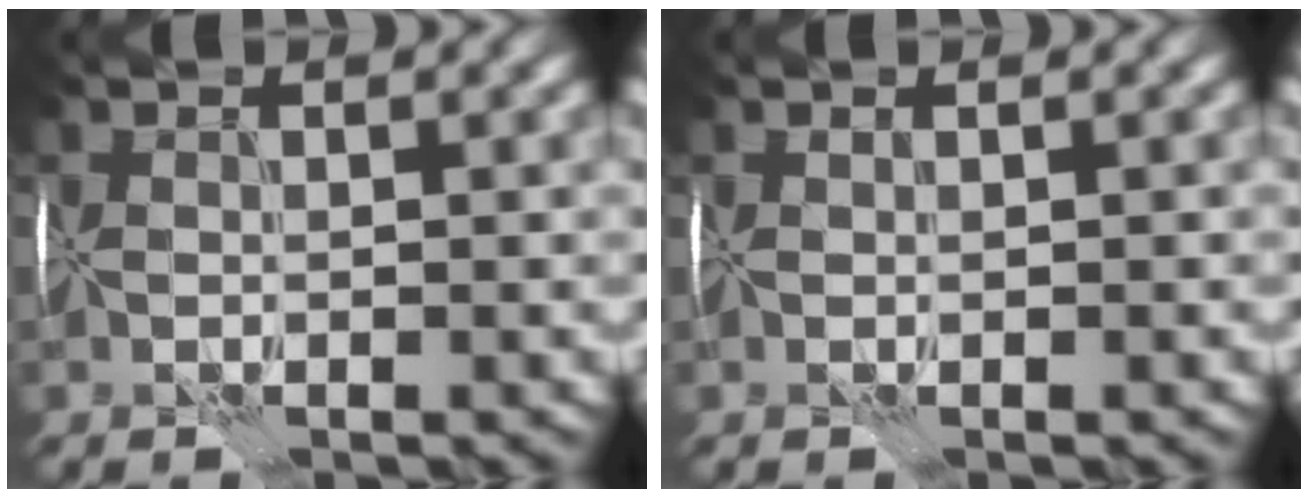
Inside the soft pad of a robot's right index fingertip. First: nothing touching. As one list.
[{"total": 0.0}]